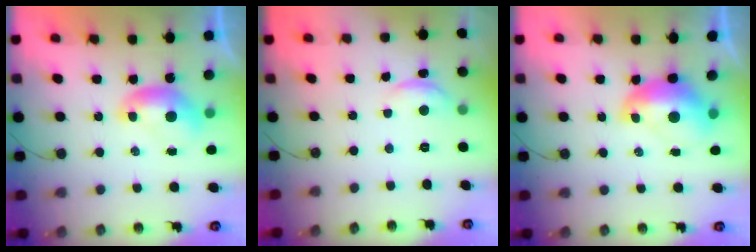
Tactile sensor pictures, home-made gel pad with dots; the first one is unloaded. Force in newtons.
{"total": 1.5, "press": 1.3, "slide": 0.7}
{"total": 2.8, "press": 2.7, "slide": 0.7}